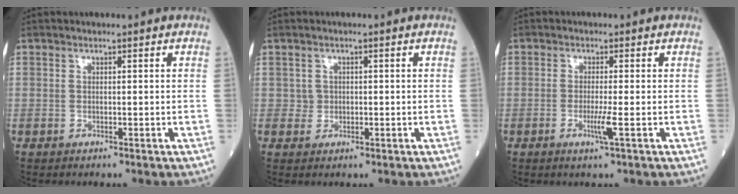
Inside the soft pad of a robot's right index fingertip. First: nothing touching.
{"total": 1.5, "force": [0.1, 1.5, 0.2], "torque": [0.002, 0.003, 0.002]}
{"total": 2.6, "force": [-0.8, -0.4, 2.5], "torque": [-0.049, -0.006, -0.017]}